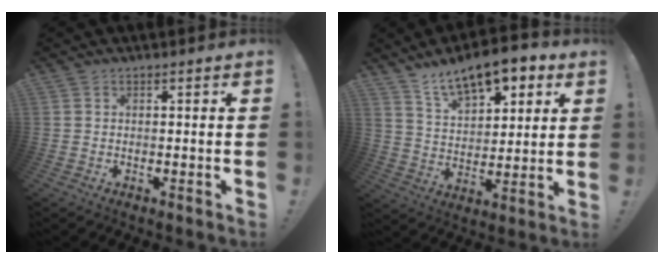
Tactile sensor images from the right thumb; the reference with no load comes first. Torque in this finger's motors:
{"motor_torque": [0.11, 0.41, 0.31, 0.21, 0.40]}